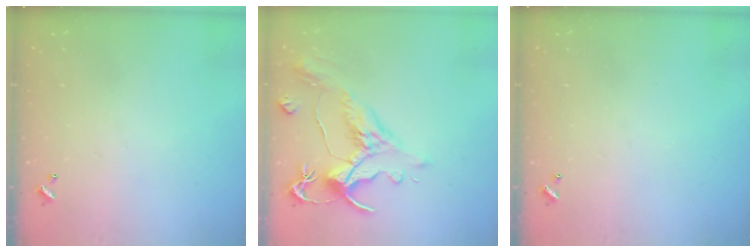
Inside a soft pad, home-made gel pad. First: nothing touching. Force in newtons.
{"total": 1.6, "press": 0.4, "slide": 1.6}
{"total": 0.0}